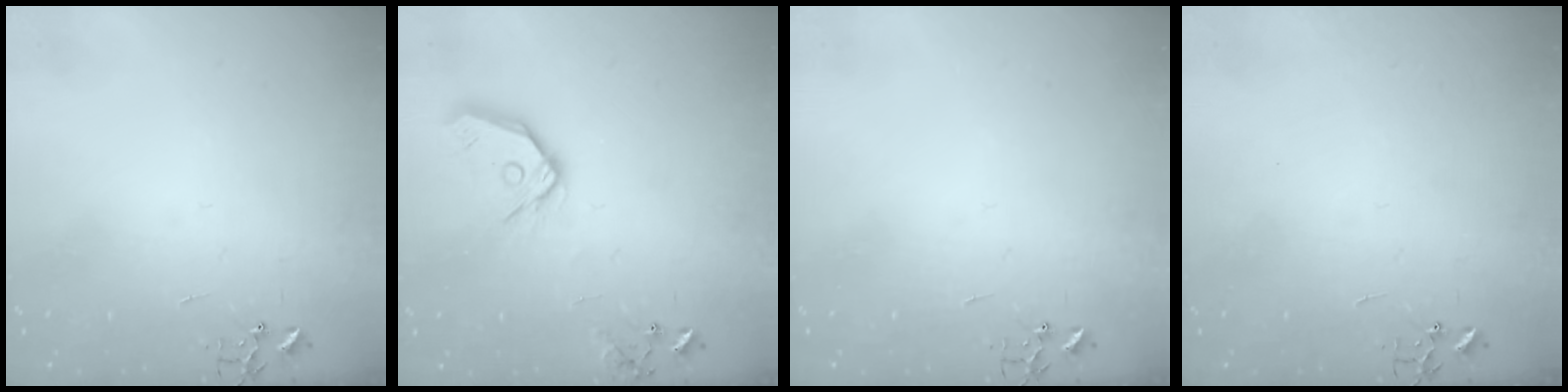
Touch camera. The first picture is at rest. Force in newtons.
{"total": 13.4, "press": 13.2, "slide": 1.8}
{"total": 0.0}
{"total": 0.0}